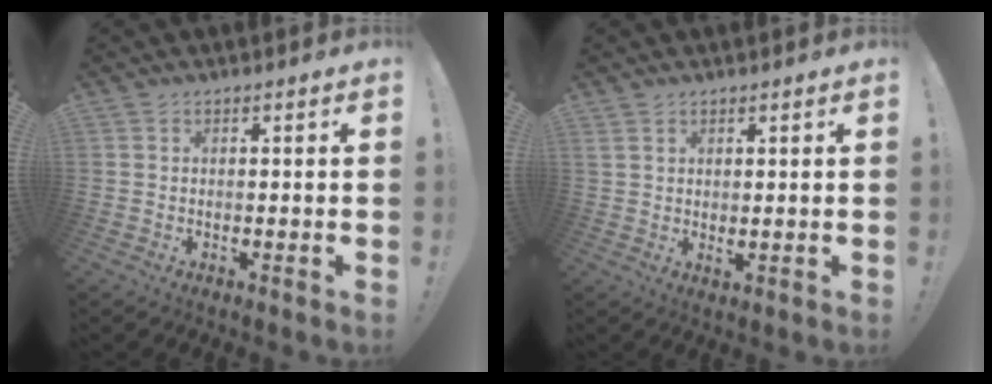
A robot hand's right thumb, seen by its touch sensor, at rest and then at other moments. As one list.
[{"total": 1.8, "force": [1.4, 0.5, 1.1], "torque": [-0.018, -0.006, 0.025]}]